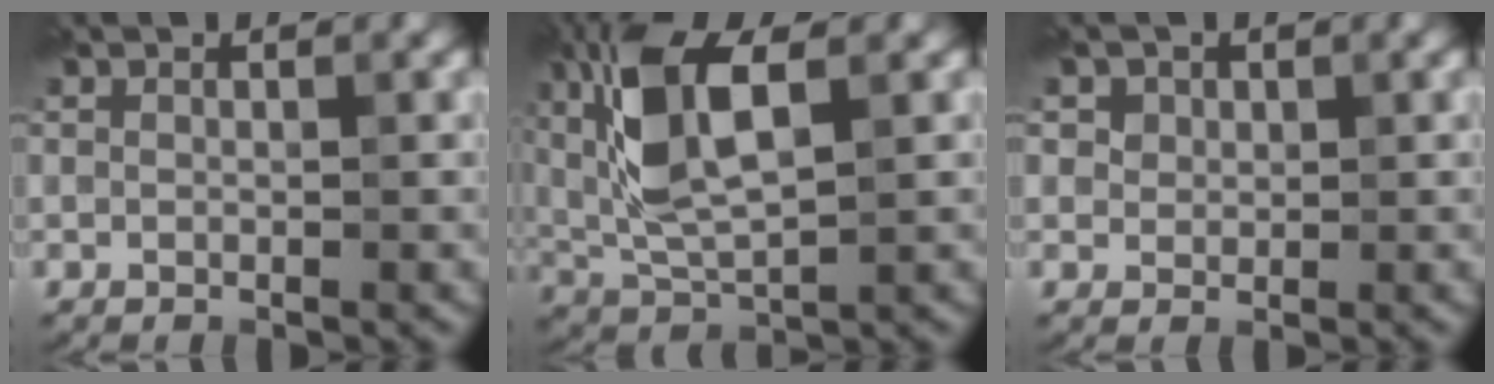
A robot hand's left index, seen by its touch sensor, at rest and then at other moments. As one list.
[{"total": 7.9, "force": [2.0, 2.8, 7.1], "torque": [-0.160, 0.007, 0.035]}, {"total": 2.1, "force": [1.1, 1.6, 0.6], "torque": [-0.009, 0.007, 0.018]}]